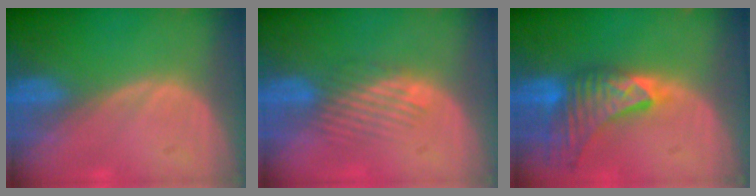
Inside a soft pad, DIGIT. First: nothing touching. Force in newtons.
{"total": 4.1, "press": 3.6, "slide": 1.9}
{"total": 9.2, "press": 8.3, "slide": 4.0}